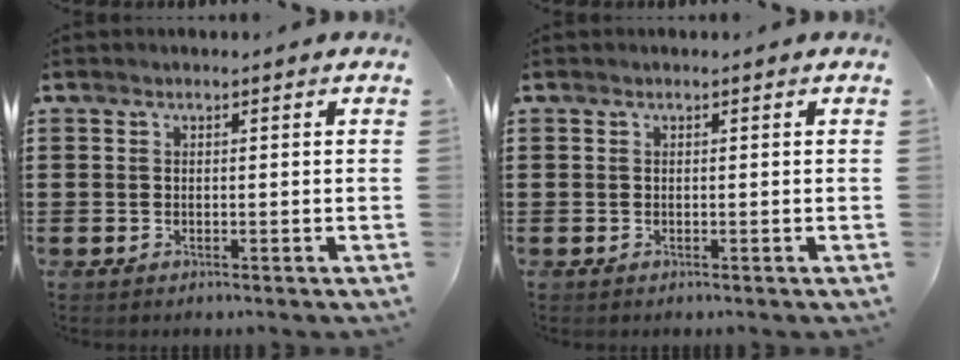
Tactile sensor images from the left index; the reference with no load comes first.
{"total": 0.0}